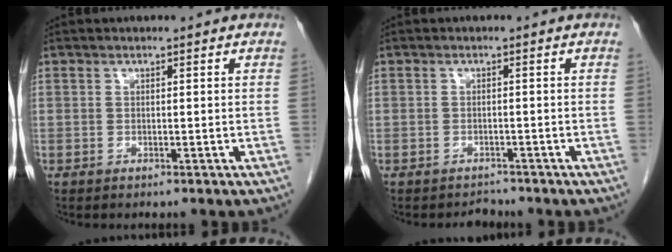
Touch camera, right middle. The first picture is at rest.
{"total": 1.4, "force": [-1.3, 0.4, -0.4], "torque": [-0.001, -0.005, -0.020]}